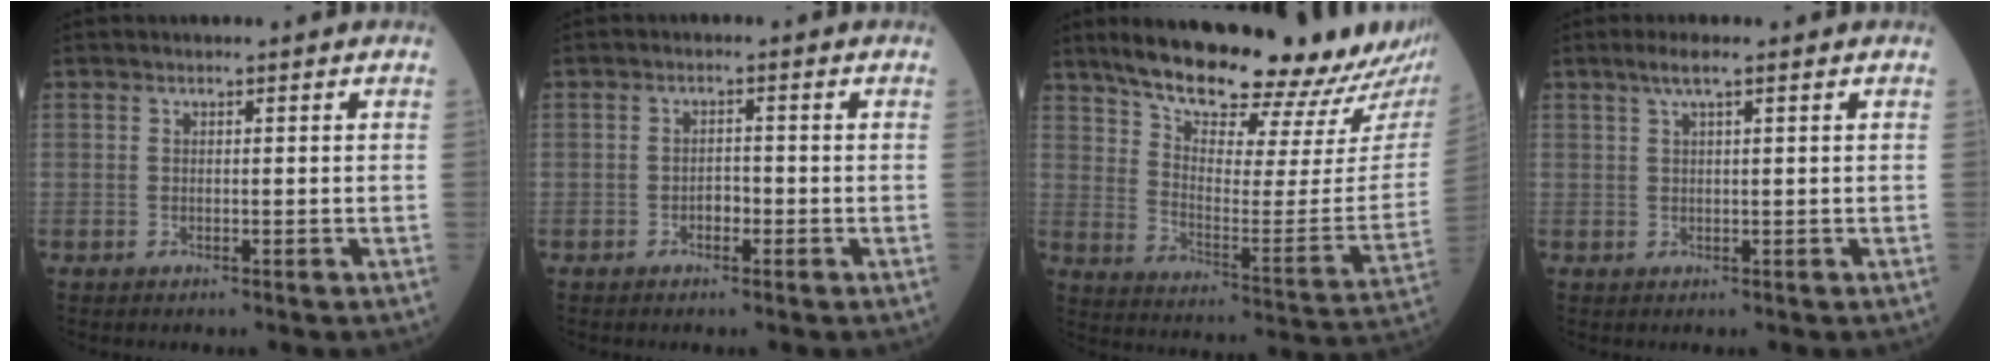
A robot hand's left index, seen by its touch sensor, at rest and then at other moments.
{"total": 1.7, "force": [-0.8, 1.0, 1.2], "torque": [-0.015, 0.005, -0.016]}
{"total": 26.2, "force": [22.9, 4.3, 12.0], "torque": [-0.181, -0.058, 0.308]}
{"total": 2.7, "force": [1.6, -0.1, 2.1], "torque": [-0.049, 0.010, 0.033]}